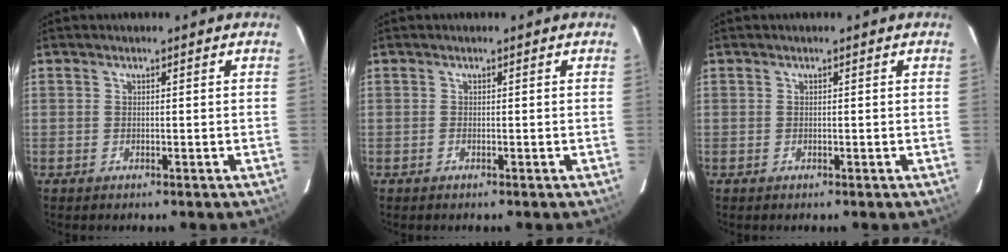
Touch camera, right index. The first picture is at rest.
{"total": 0.0}
{"total": 0.0}